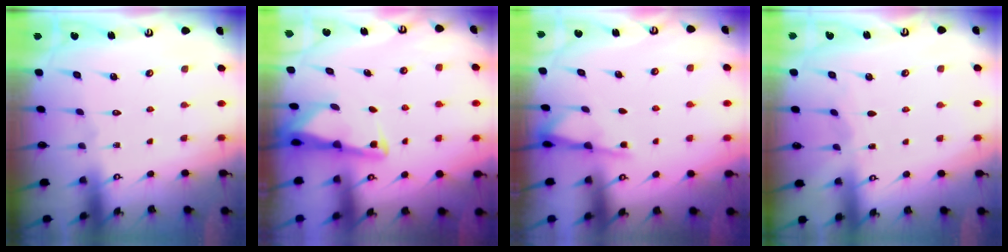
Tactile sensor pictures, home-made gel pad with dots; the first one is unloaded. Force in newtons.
{"total": 3.0, "press": 3.0, "slide": 0.3}
{"total": 2.0, "press": 2.0, "slide": 0.4}
{"total": 2.9, "press": 2.9, "slide": 0.4}